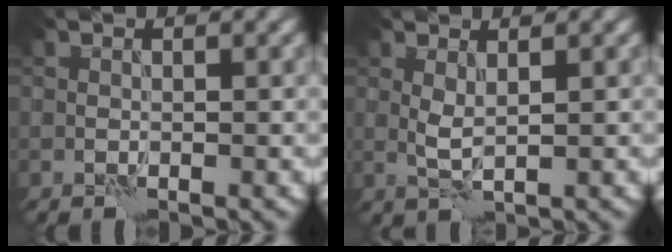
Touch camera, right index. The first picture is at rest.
{"total": 1.6, "force": [0.4, 0.4, 1.5], "torque": [-0.037, 0.000, 0.010]}